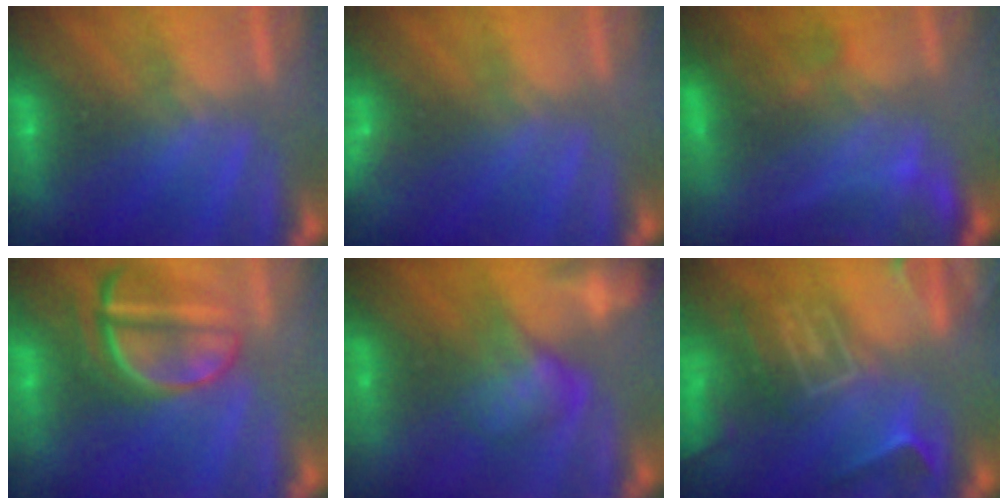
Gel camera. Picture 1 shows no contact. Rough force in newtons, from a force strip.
{"total": 2.9}
{"total": 3.5}
{"total": 3.7}
{"total": 3.9}
{"total": 9.1}